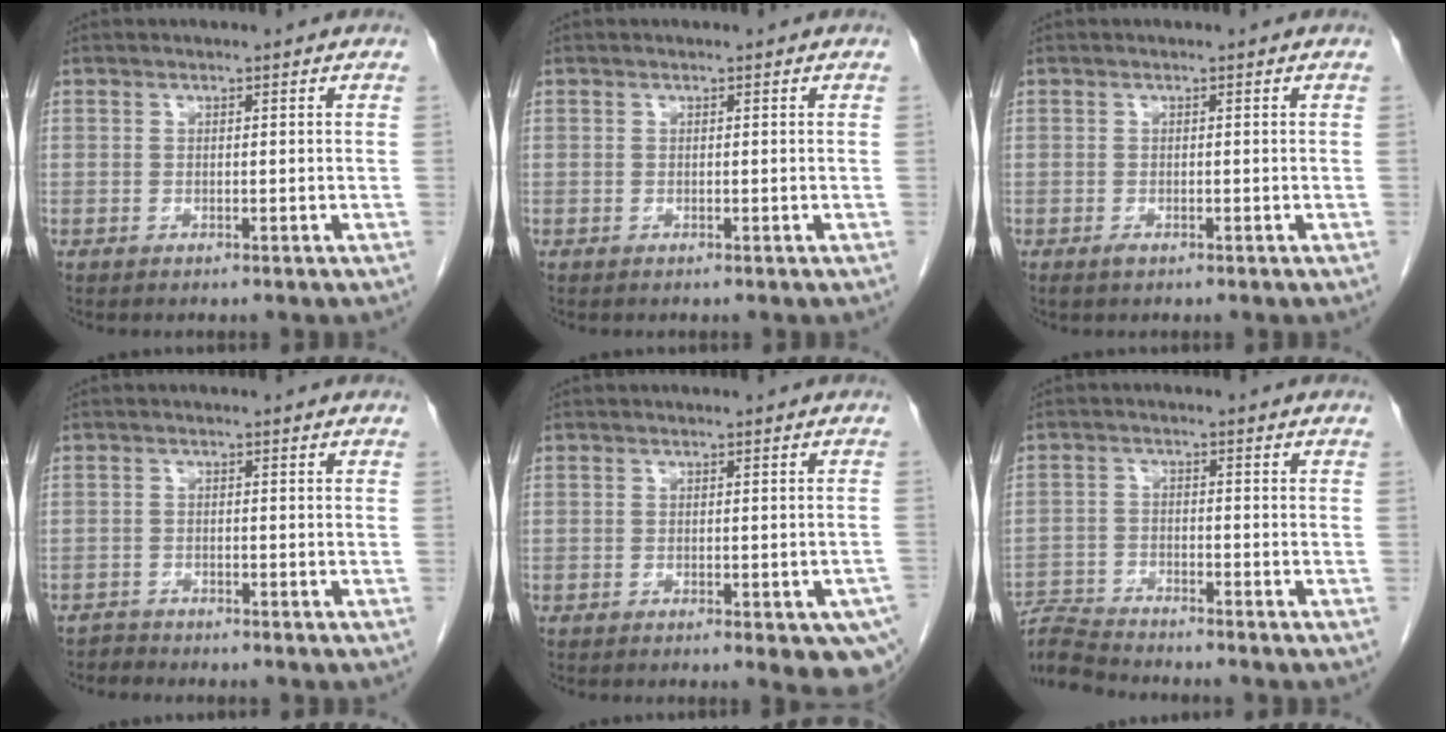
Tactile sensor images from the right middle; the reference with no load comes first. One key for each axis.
{"total": 0.0}
{"total": 0.8, "fx": -0.5, "fy": 0.3, "fz": 0.5, "tx": -0.010, "ty": -0.001, "tz": -0.006}
{"total": 1.4, "fx": -1.3, "fy": 0.1, "fz": -0.7, "tx": 0.018, "ty": -0.005, "tz": -0.025}
{"total": 7.9, "fx": -4.9, "fy": 2.5, "fz": 5.7, "tx": -0.050, "ty": -0.009, "tz": -0.059}
{"total": 7.5, "fx": -7.4, "fy": -0.3, "fz": 0.6, "tx": -0.014, "ty": 0.000, "tz": -0.138}